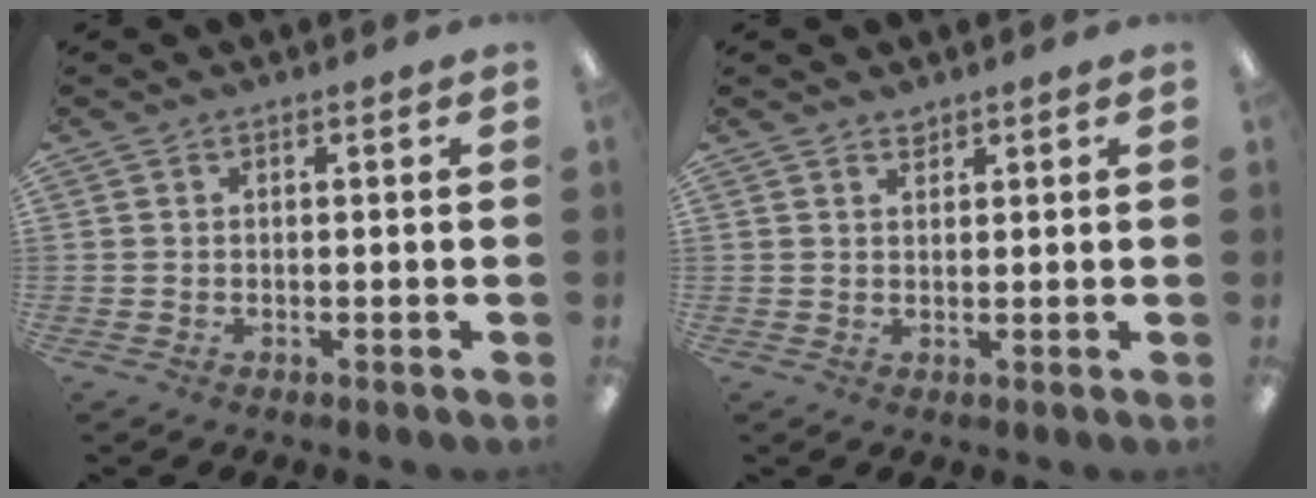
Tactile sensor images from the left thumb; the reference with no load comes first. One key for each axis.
{"total": 1.4, "fx": 1.3, "fy": 0.5, "fz": 0.1, "tx": 0.005, "ty": -0.006, "tz": 0.024}